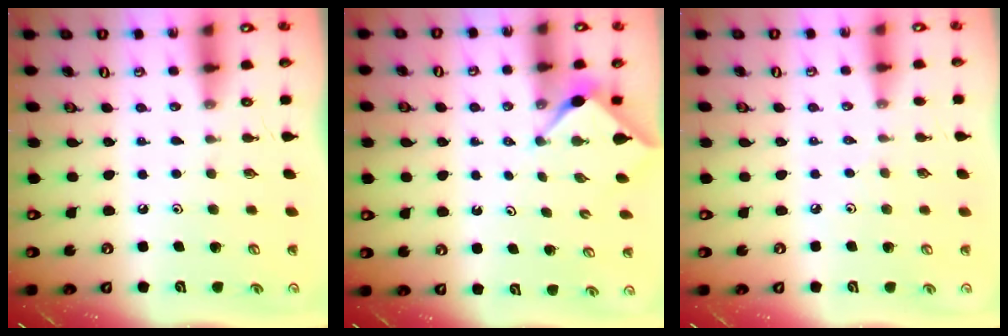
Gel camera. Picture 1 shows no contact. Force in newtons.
{"total": 2.8, "press": 2.8, "slide": 0.5}
{"total": 2.7, "press": 2.6, "slide": 0.6}